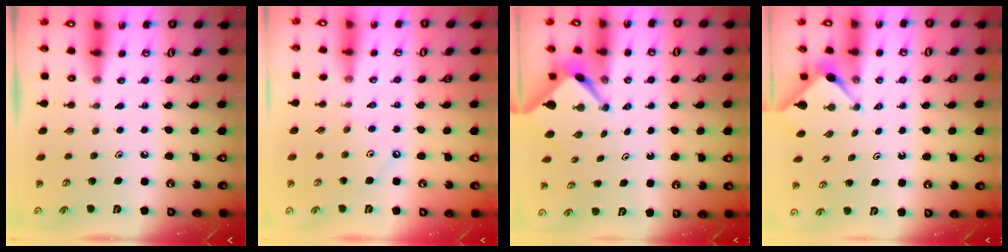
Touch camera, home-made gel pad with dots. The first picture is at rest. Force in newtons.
{"total": 1.8, "press": 1.8, "slide": 0.3}
{"total": 2.6, "press": 2.6, "slide": 0.3}
{"total": 2.9, "press": 2.9, "slide": 0.4}